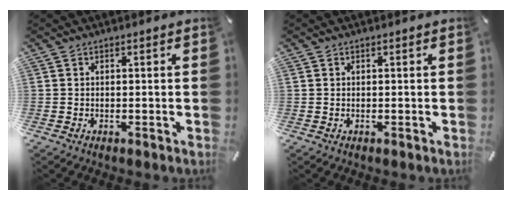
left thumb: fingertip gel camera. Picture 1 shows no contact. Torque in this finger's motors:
{"motor_torque": [-0.10, -0.19, 0.05, -0.17, 0.01]}